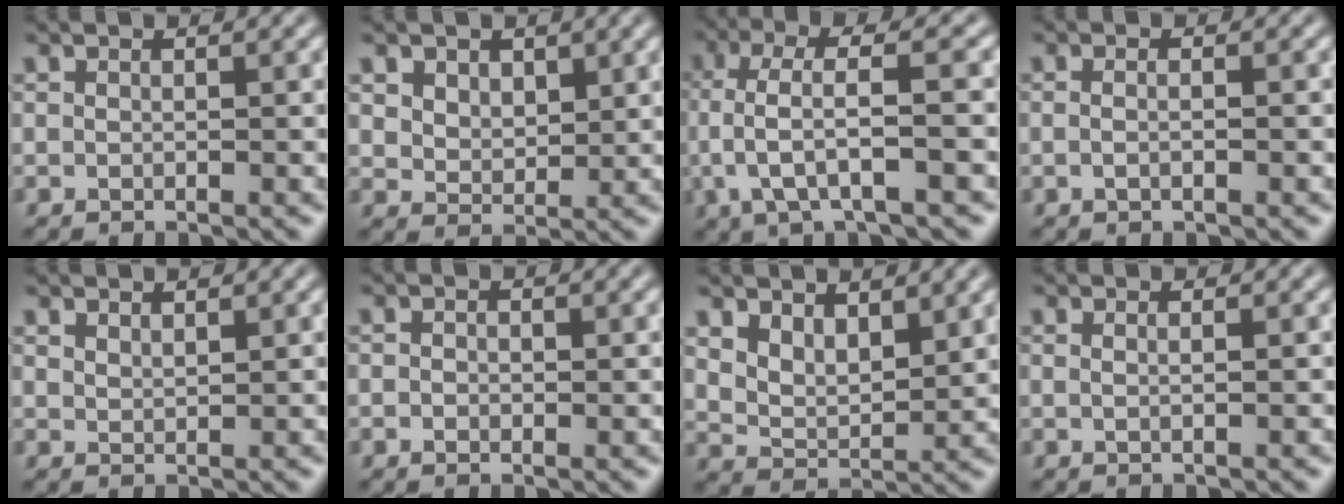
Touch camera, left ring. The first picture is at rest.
{"total": 3.2, "force": [1.7, 2.2, 1.5], "torque": [-0.038, -0.005, 0.030]}
{"total": 5.2, "force": [0.0, 1.1, 5.1], "torque": [-0.105, 0.008, 0.002]}
{"total": 2.7, "force": [0.5, 1.5, 2.2], "torque": [-0.009, 0.010, -0.021]}
{"total": 1.0, "force": [0.9, 0.2, 0.4], "torque": [-0.010, -0.002, 0.018]}
{"total": 1.1, "force": [-0.1, 0.7, 0.9], "torque": [-0.015, -0.002, -0.002]}
{"total": 3.8, "force": [2.2, 2.1, 2.3], "torque": [-0.051, -0.011, 0.045]}
{"total": 1.2, "force": [0.4, 0.5, 1.1], "torque": [-0.007, -0.009, -0.004]}